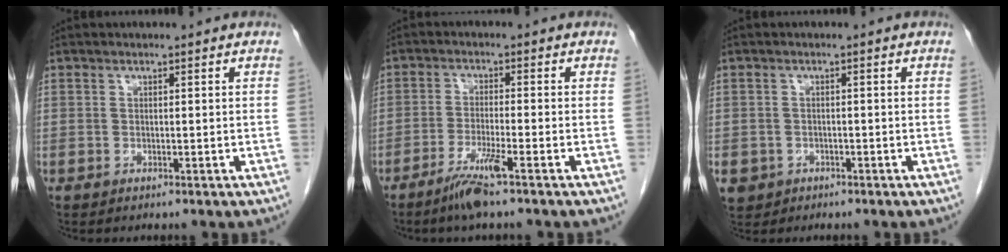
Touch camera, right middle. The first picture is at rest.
{"total": 5.0, "force": [-3.4, -0.5, 3.7], "torque": [-0.073, -0.011, -0.069]}
{"total": 4.1, "force": [-2.0, 3.4, 0.7], "torque": [-0.014, 0.005, -0.030]}